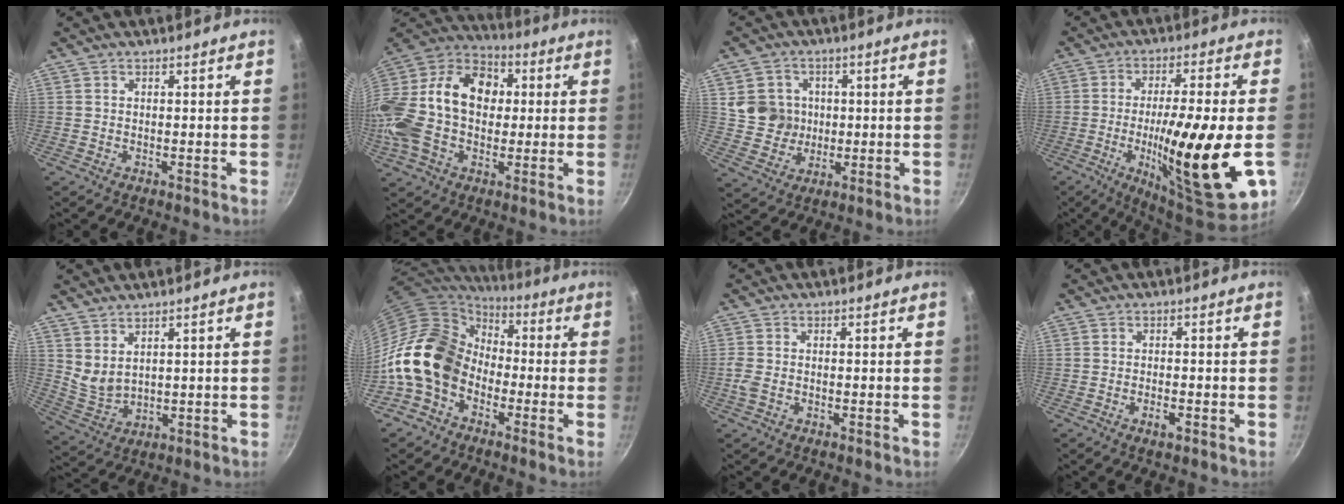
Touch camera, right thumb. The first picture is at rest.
{"total": 26.8, "force": [0.5, 19.1, 18.8], "torque": [-0.373, 0.056, -0.004]}
{"total": 8.2, "force": [1.1, 7.8, 2.4], "torque": [-0.014, 0.000, 0.022]}
{"total": 24.1, "force": [-5.0, 5.0, 23.1], "torque": [-0.347, 0.006, -0.070]}
{"total": 4.9, "force": [3.2, 2.4, 2.9], "torque": [-0.050, -0.034, 0.075]}
{"total": 16.8, "force": [-4.0, 12.8, 10.1], "torque": [-0.149, 0.053, -0.095]}
{"total": 2.3, "force": [-0.7, 1.3, 1.7], "torque": [-0.045, 0.002, -0.019]}
{"total": 2.2, "force": [-1.1, 0.8, 1.8], "torque": [-0.032, 0.006, -0.020]}